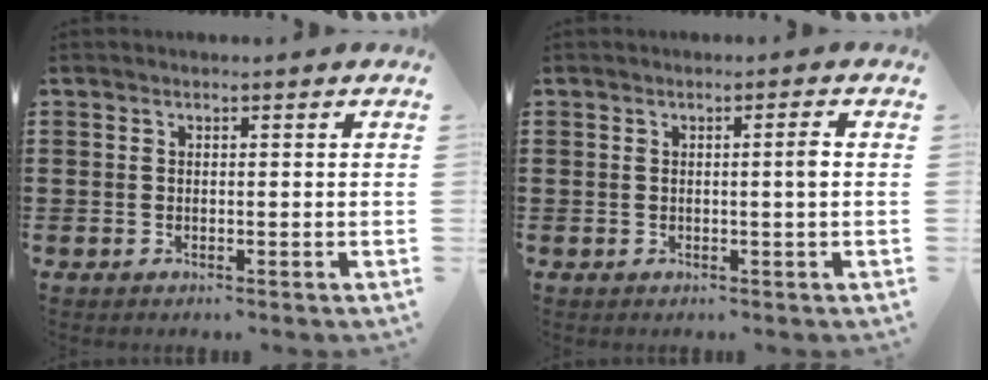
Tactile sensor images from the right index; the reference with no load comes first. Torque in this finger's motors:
{"motor_torque": [-0.10, 0.12, 0.01, 0.00]}